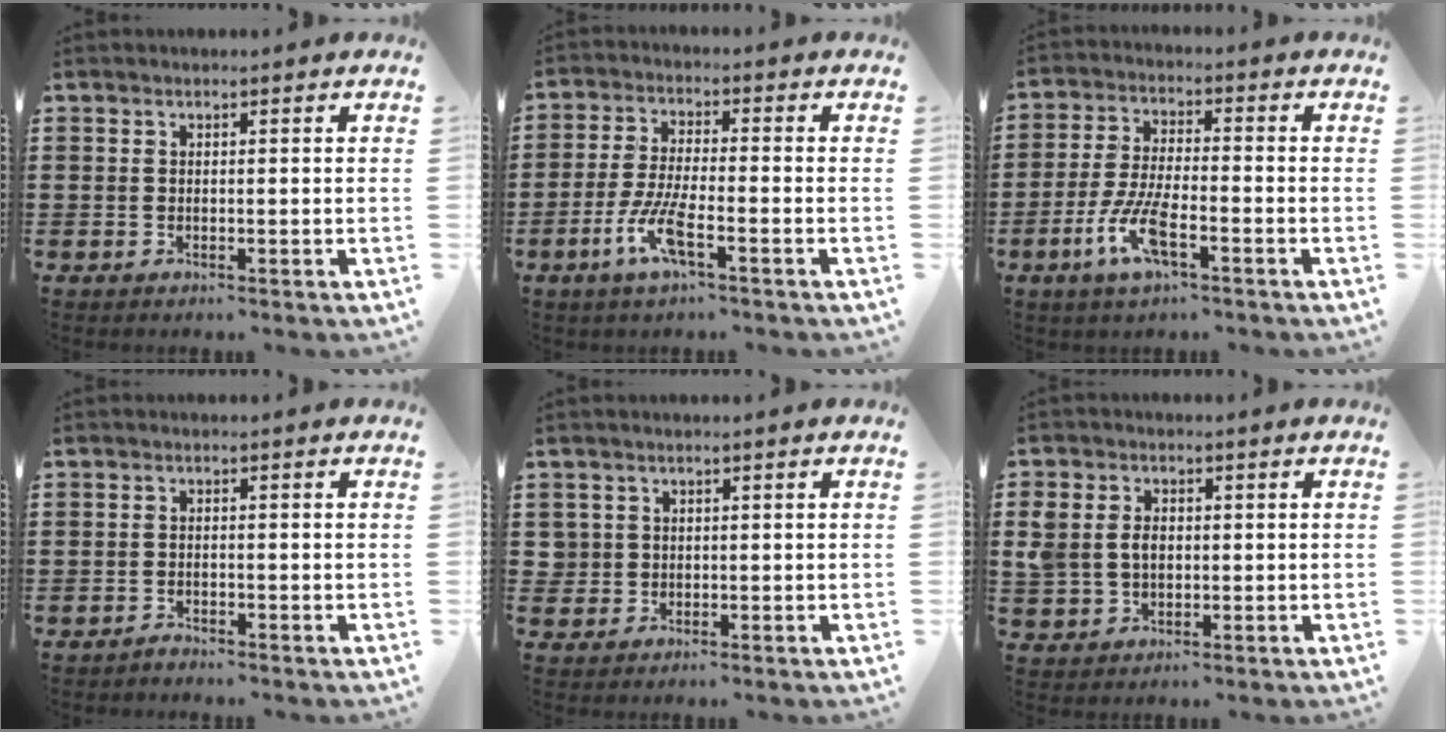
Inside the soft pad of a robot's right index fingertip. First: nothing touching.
{"total": 7.0, "force": [-3.5, 1.5, 5.9], "torque": [-0.143, -0.019, -0.071]}
{"total": 8.0, "force": [-3.8, 2.2, 6.7], "torque": [-0.154, -0.014, -0.072]}
{"total": 1.1, "force": [-1.1, -0.1, 0.0], "torque": [-0.003, -0.002, -0.023]}
{"total": 1.8, "force": [0.1, 1.8, 0.2], "torque": [-0.013, 0.008, 0.001]}
{"total": 4.1, "force": [0.1, 3.3, 2.4], "torque": [-0.071, 0.007, -0.005]}